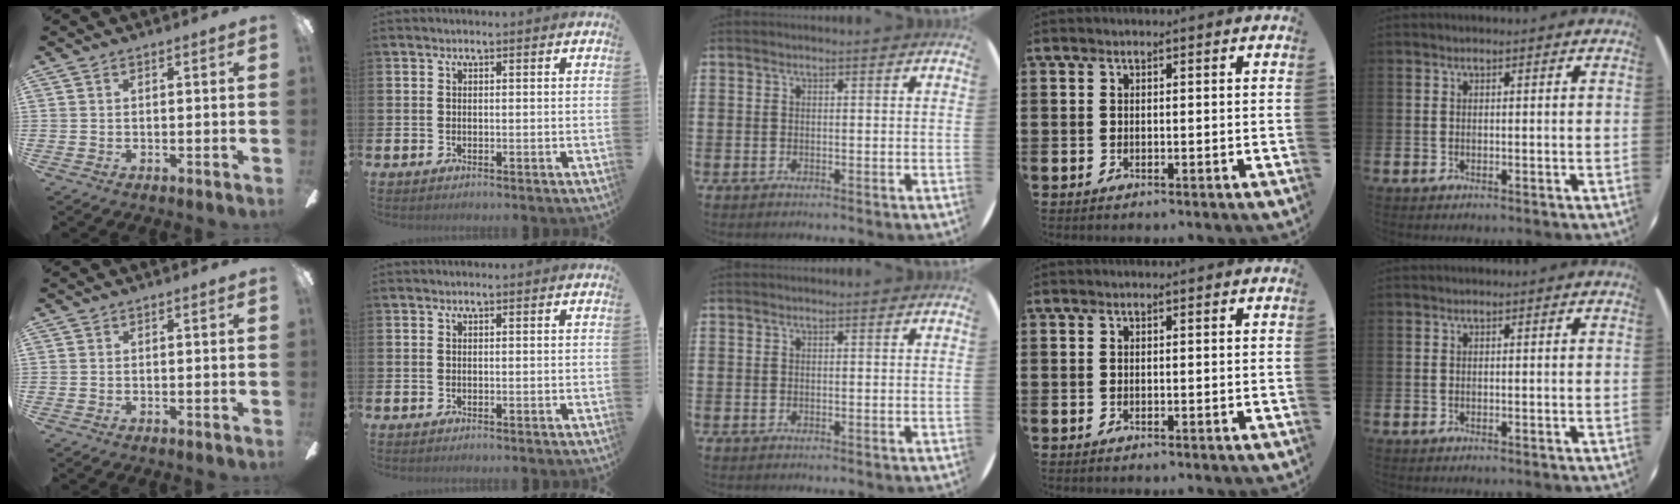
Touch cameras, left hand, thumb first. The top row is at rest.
{}